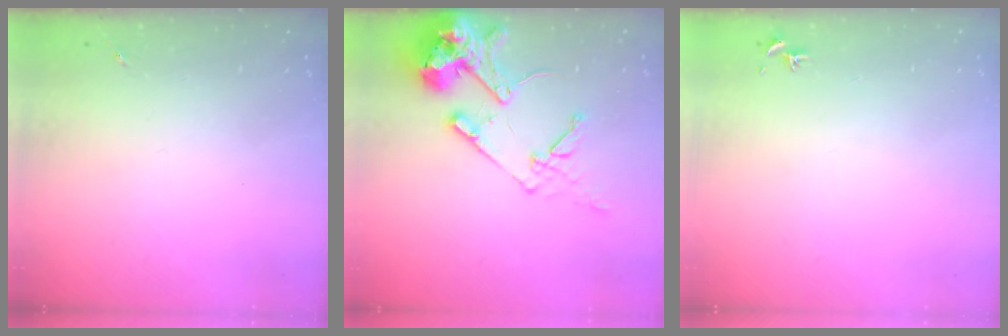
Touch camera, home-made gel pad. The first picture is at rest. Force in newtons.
{"total": 16.6, "press": 16.5, "slide": 2.3}
{"total": 0.8, "press": 0.7, "slide": 0.3}